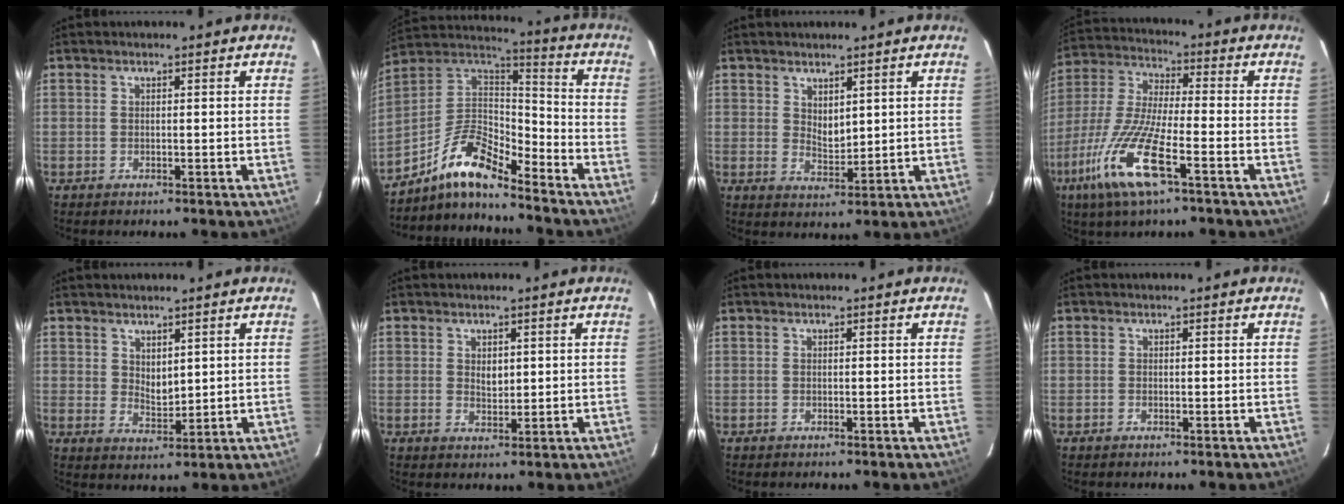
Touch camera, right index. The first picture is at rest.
{"total": 12.9, "force": [-9.9, 3.5, 7.5], "torque": [-0.164, 0.018, -0.201]}
{"total": 3.5, "force": [2.3, 1.9, 2.0], "torque": [-0.029, -0.003, 0.043]}
{"total": 15.5, "force": [-7.8, 3.0, 13.1], "torque": [-0.290, -0.021, -0.159]}
{"total": 3.7, "force": [2.4, 2.1, 1.7], "torque": [-0.023, -0.001, 0.049]}
{"total": 2.5, "force": [0.7, 1.7, 1.7], "torque": [-0.024, 0.001, 0.014]}
{"total": 0.0}
{"total": 0.0}